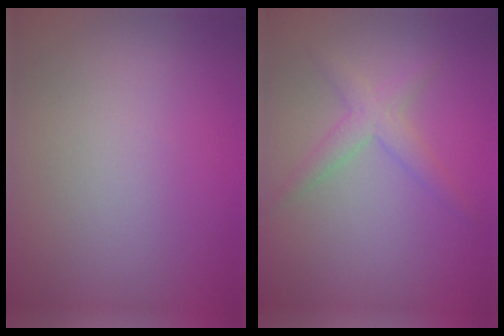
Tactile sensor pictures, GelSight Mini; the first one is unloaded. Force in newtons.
{"total": 2.3, "press": 2.3, "slide": 0.1}